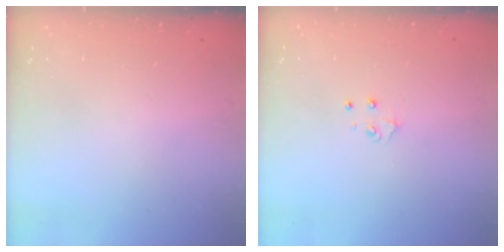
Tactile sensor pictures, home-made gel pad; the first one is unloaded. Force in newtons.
{"total": 4.2, "press": 4.2, "slide": 0.4}